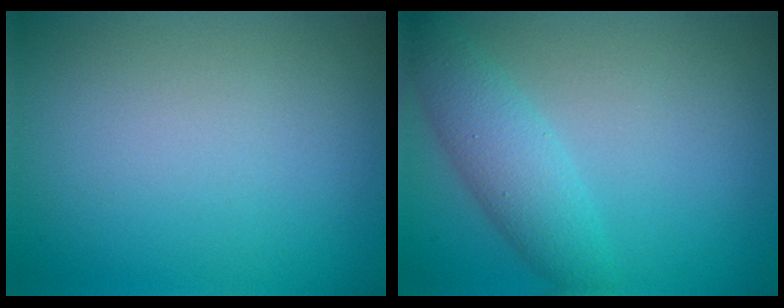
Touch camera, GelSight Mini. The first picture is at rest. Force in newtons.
{"total": 3.7, "press": 3.7, "slide": 0.2}